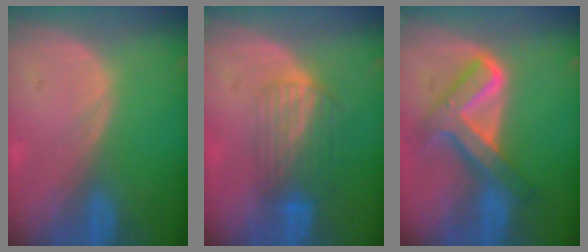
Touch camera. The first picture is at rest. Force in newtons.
{"total": 6.8, "press": 5.9, "slide": 3.4}
{"total": 8.1, "press": 8.1, "slide": 0.7}